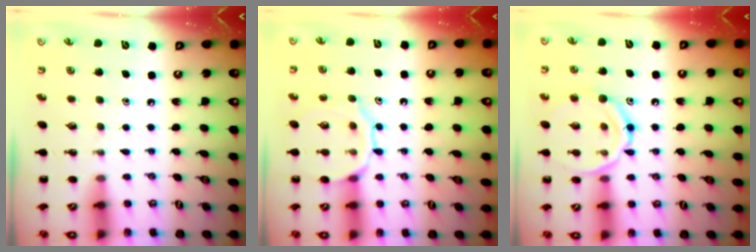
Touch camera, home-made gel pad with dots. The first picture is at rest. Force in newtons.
{"total": 11.4, "press": 11.4, "slide": 0.8}
{"total": 13.1, "press": 13.0, "slide": 1.1}